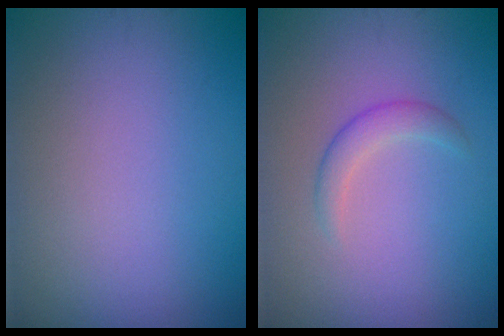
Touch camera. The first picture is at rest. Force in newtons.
{"total": 1.6, "press": 1.6, "slide": 0.1}